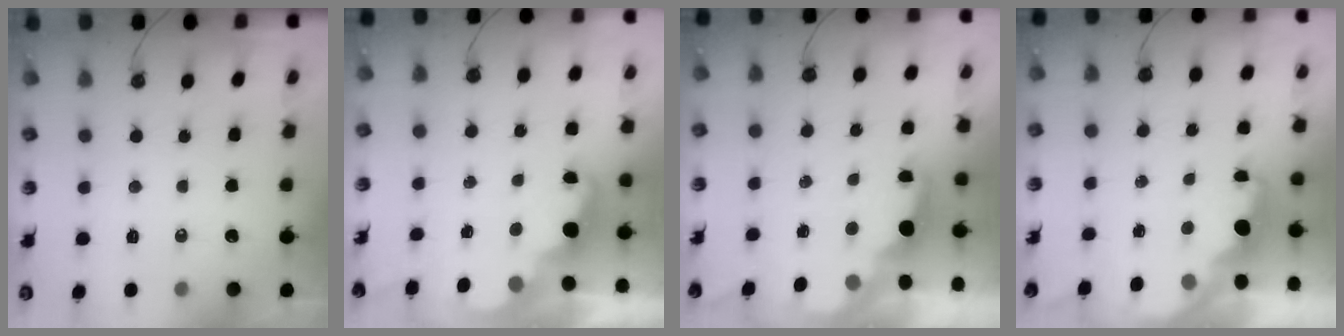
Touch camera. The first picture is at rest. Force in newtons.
{"total": 2.5, "press": 2.4, "slide": 0.5}
{"total": 3.4, "press": 3.3, "slide": 0.5}
{"total": 2.2, "press": 2.0, "slide": 0.8}